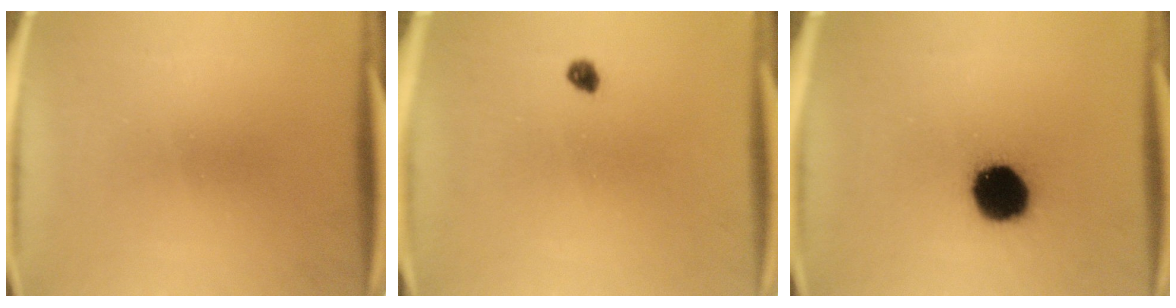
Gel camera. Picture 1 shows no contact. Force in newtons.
{"total": 1.7}
{"total": 15.5}